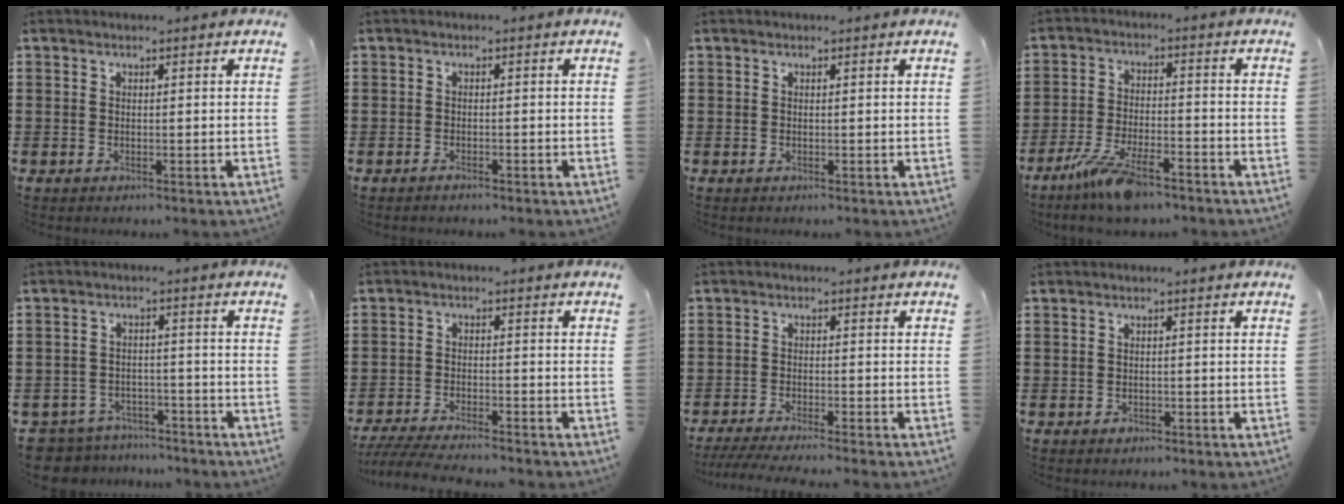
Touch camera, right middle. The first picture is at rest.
{"total": 0.8, "force": [-0.8, 0.1, 0.2], "torque": [-0.008, -0.003, -0.015]}
{"total": 0.0}
{"total": 8.4, "force": [-5.9, 1.9, 5.6], "torque": [-0.124, -0.007, -0.113]}
{"total": 4.7, "force": [-4.6, 0.9, 0.0], "torque": [-0.026, -0.001, -0.103]}
{"total": 4.5, "force": [-4.3, 0.0, 1.3], "torque": [-0.036, -0.012, -0.088]}
{"total": 3.1, "force": [-2.8, -0.3, 1.2], "torque": [-0.028, -0.009, -0.057]}
{"total": 0.8, "force": [-0.6, 0.5, 0.2], "torque": [-0.006, -0.002, -0.011]}